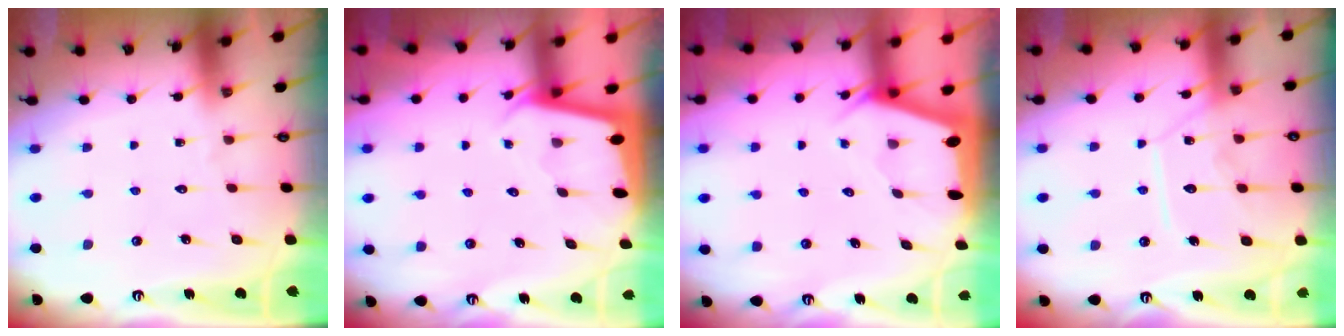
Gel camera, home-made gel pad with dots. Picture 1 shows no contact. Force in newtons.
{"total": 1.8, "press": 1.8, "slide": 0.1}
{"total": 1.9, "press": 1.9, "slide": 0.3}
{"total": 12.2, "press": 12.1, "slide": 1.3}